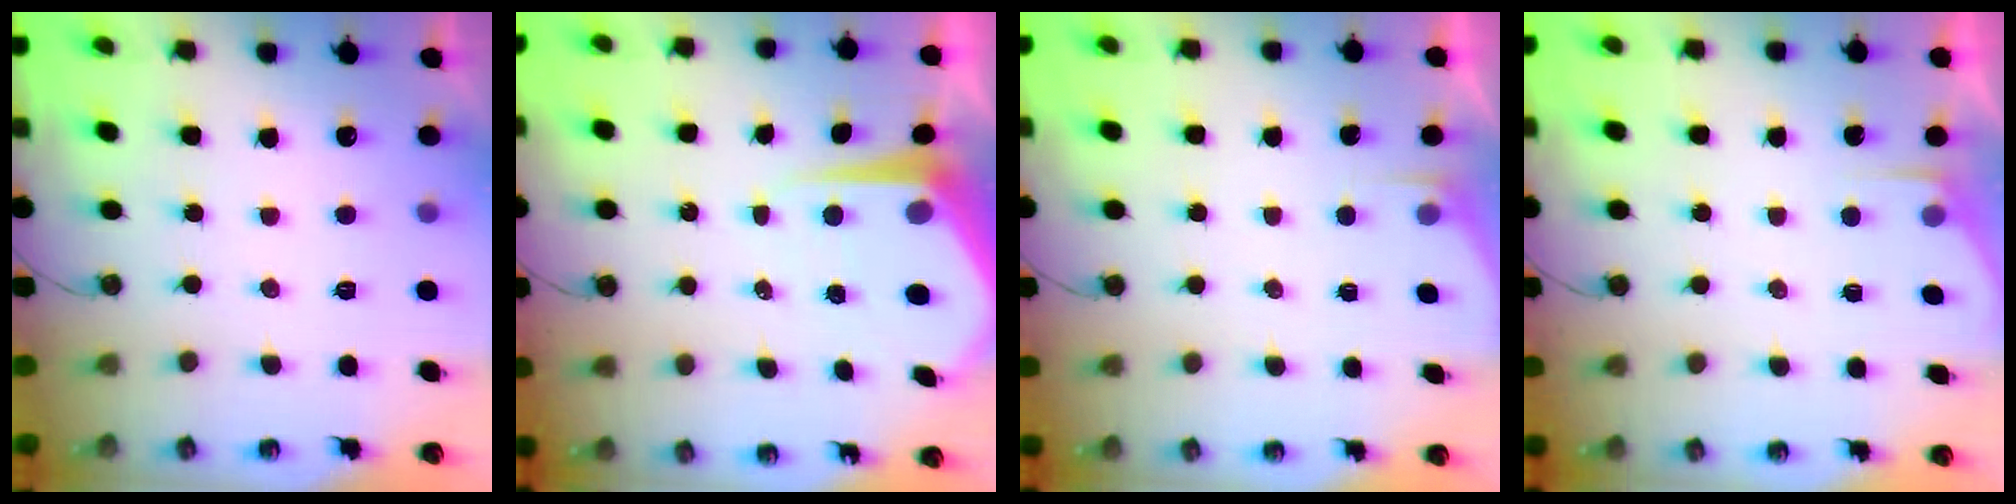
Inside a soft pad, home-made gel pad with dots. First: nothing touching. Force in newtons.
{"total": 8.3, "press": 8.3, "slide": 0.8}
{"total": 1.4, "press": 1.3, "slide": 0.2}
{"total": 2.7, "press": 2.6, "slide": 0.4}